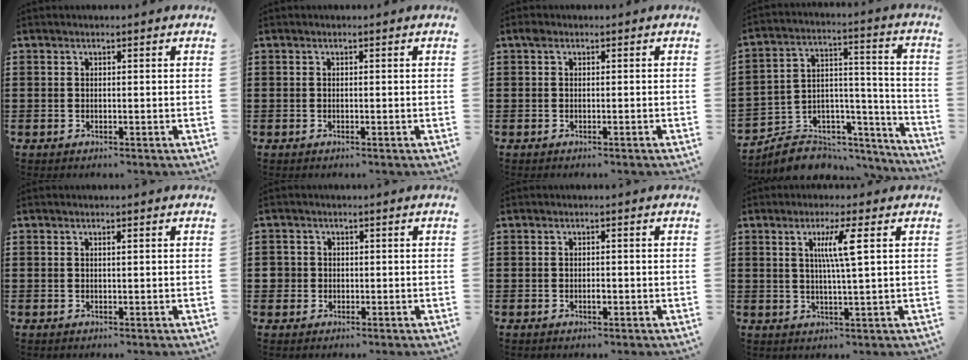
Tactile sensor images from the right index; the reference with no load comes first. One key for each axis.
{"total": 0.0}
{"total": 0.6, "fx": -0.5, "fy": 0.1, "fz": 0.4, "tx": -0.011, "ty": -0.003, "tz": -0.010}
{"total": 6.5, "fx": -5.6, "fy": 3.2, "fz": 0.8, "tx": -0.014, "ty": 0.005, "tz": -0.102}
{"total": 0.5, "fx": 0.2, "fy": 0.1, "fz": 0.5, "tx": -0.010, "ty": -0.001, "tz": 0.004}
{"total": 1.9, "fx": -0.2, "fy": 1.9, "fz": 0.3, "tx": -0.013, "ty": 0.007, "tz": -0.008}
{"total": 1.3, "fx": -0.3, "fy": 0.5, "fz": 1.1, "tx": -0.022, "ty": -0.003, "tz": -0.005}
{"total": 5.5, "fx": 1.6, "fy": -0.2, "fz": 5.3, "tx": -0.106, "ty": -0.001, "tz": 0.021}